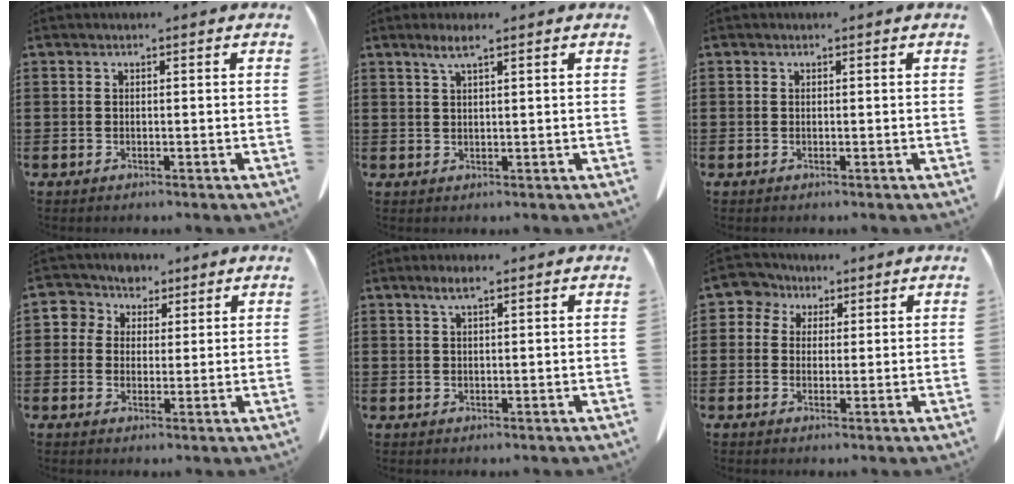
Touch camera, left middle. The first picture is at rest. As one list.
[{"total": 2.6, "force": [1.6, 0.2, 2.0], "torque": [-0.041, 0.002, 0.028]}, {"total": 0.0}, {"total": 4.4, "force": [2.1, 3.8, 0.7], "torque": [-0.037, 0.006, 0.035]}, {"total": 2.6, "force": [1.6, 0.5, 2.0], "torque": [-0.042, 0.004, 0.027]}, {"total": 3.8, "force": [1.8, 3.3, 0.7], "torque": [-0.036, 0.008, 0.029]}]